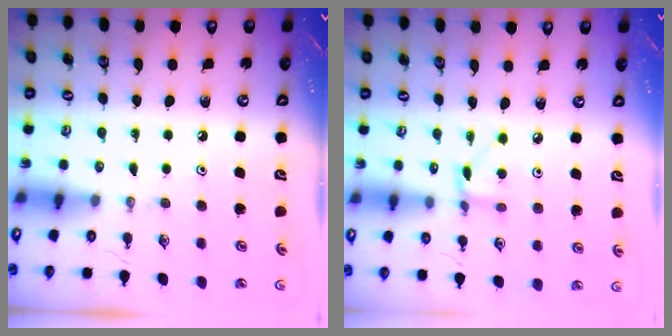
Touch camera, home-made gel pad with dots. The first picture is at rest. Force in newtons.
{"total": 2.8, "press": 2.7, "slide": 0.3}